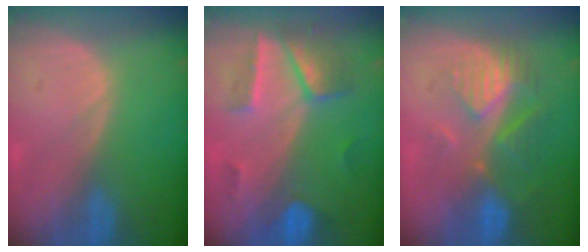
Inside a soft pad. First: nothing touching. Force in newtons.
{"total": 6.6, "press": 6.4, "slide": 1.6}
{"total": 8.8, "press": 7.9, "slide": 3.8}